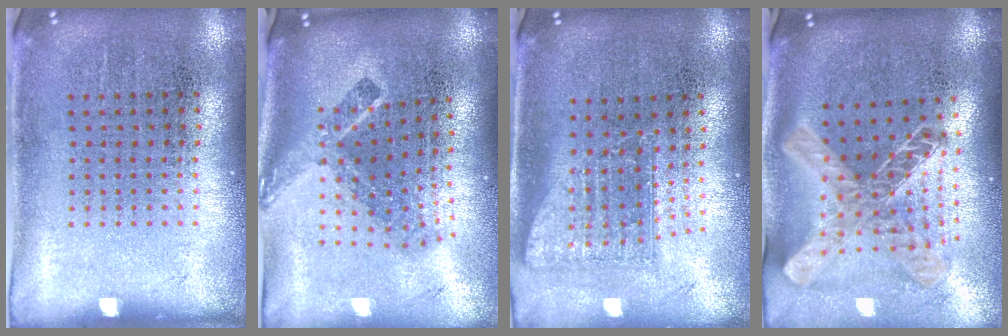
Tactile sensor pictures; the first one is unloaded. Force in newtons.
{"total": 2.2, "press": 1.5, "slide": 1.7}
{"total": 1.6, "press": 1.2, "slide": 1.1}
{"total": 1.9, "press": 1.6, "slide": 1.1}